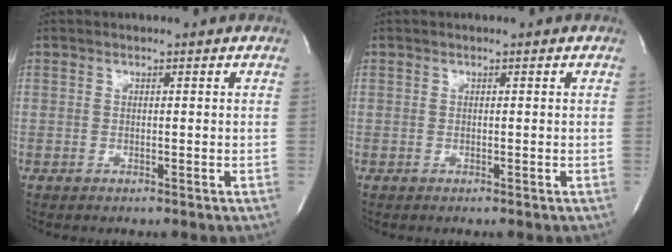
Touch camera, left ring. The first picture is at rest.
{"total": 0.0}